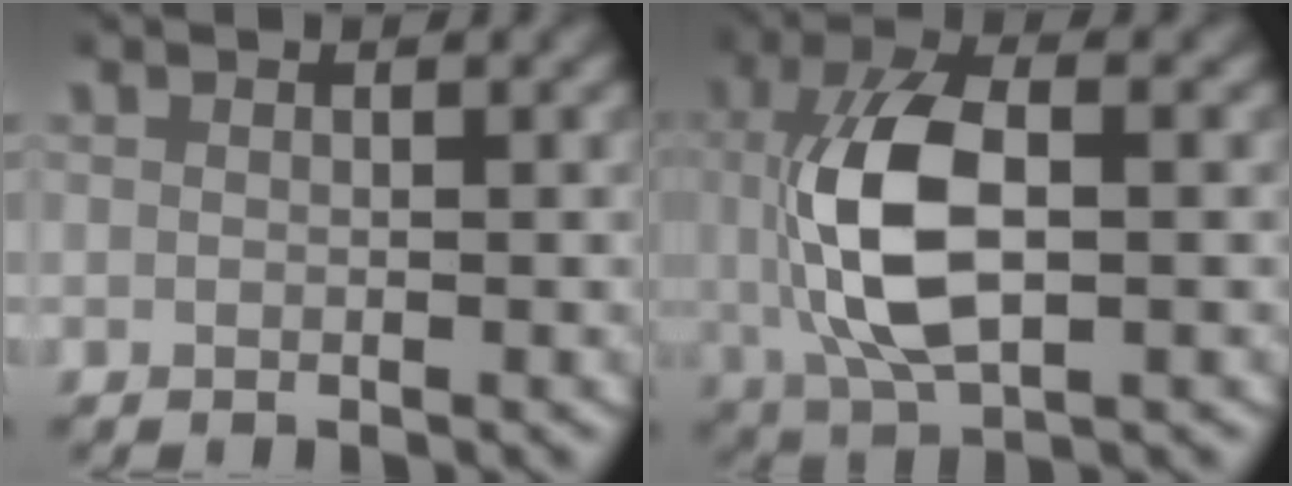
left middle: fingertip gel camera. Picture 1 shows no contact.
{"total": 8.1, "force": [0.1, 3.6, 7.2], "torque": [-0.156, 0.004, 0.004]}